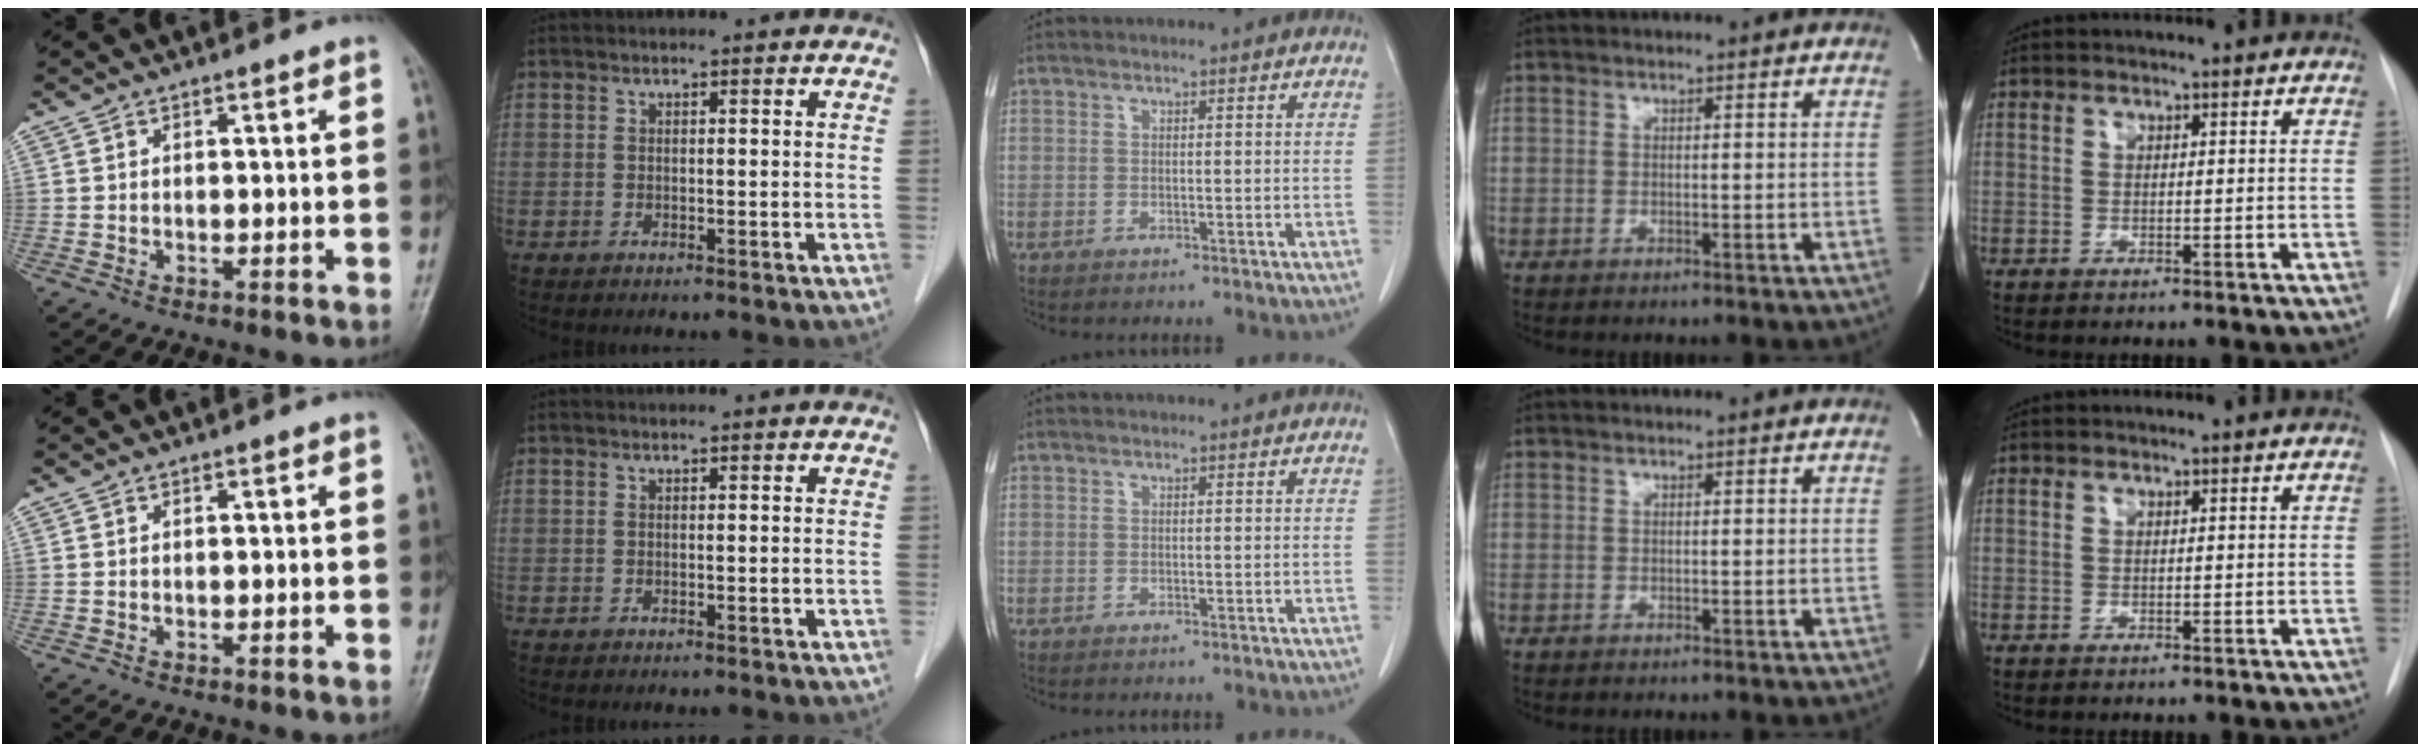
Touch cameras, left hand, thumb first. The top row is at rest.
{}